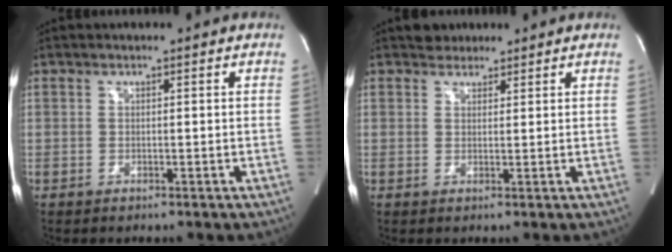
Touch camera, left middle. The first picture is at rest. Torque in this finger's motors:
{"motor_torque": [0.11, -0.09, -0.08, 0.01]}